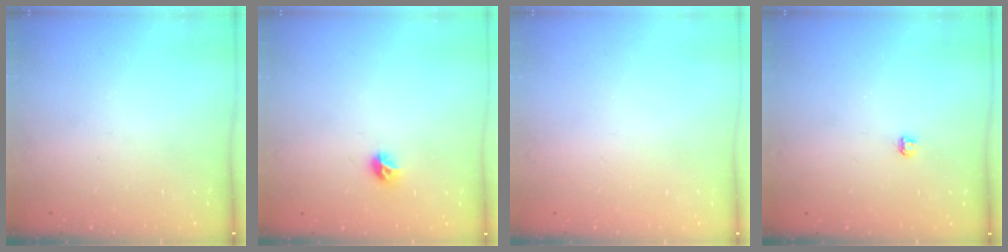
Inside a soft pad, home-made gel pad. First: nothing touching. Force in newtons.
{"total": 5.4, "press": 5.4, "slide": 0.5}
{"total": 0.8, "press": 0.8, "slide": 0.0}
{"total": 2.9, "press": 2.9, "slide": 0.3}